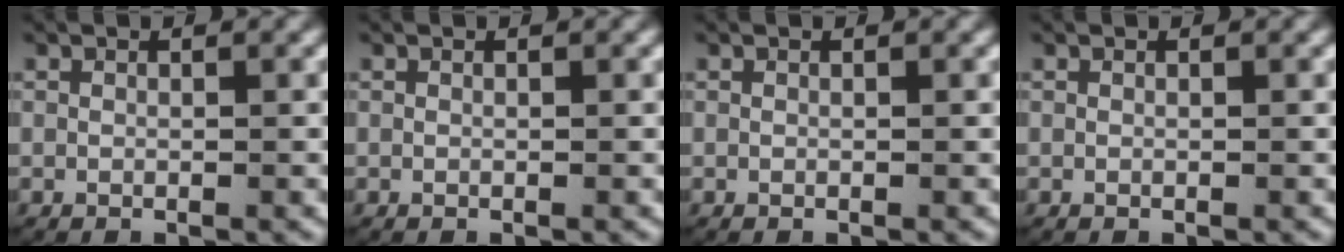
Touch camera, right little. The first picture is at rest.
{"total": 0.0}
{"total": 0.0}
{"total": 0.0}